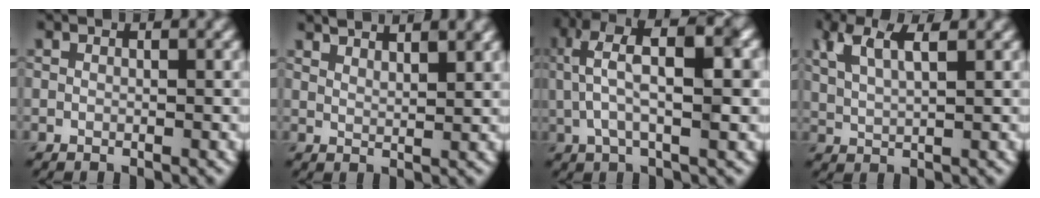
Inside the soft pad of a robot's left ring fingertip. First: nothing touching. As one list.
[{"total": 3.4, "force": [2.9, 0.8, 1.5], "torque": [-0.001, 0.008, 0.032]}, {"total": 7.6, "force": [2.0, 2.6, 6.9], "torque": [-0.125, 0.014, 0.031]}, {"total": 4.0, "force": [2.2, 1.4, 3.0], "torque": [-0.068, 0.006, 0.044]}]